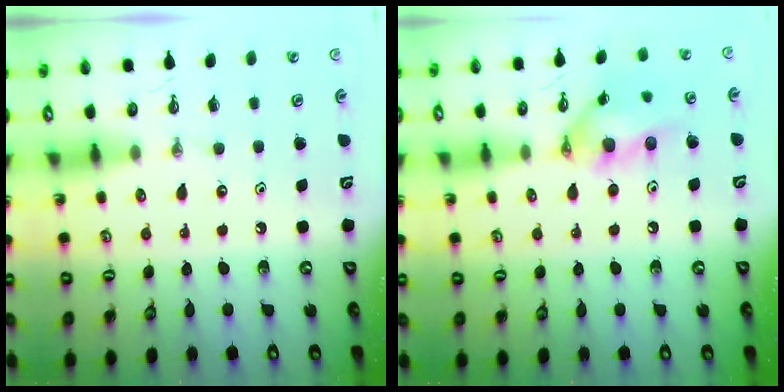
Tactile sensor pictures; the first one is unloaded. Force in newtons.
{"total": 13.6, "press": 13.6, "slide": 1.0}